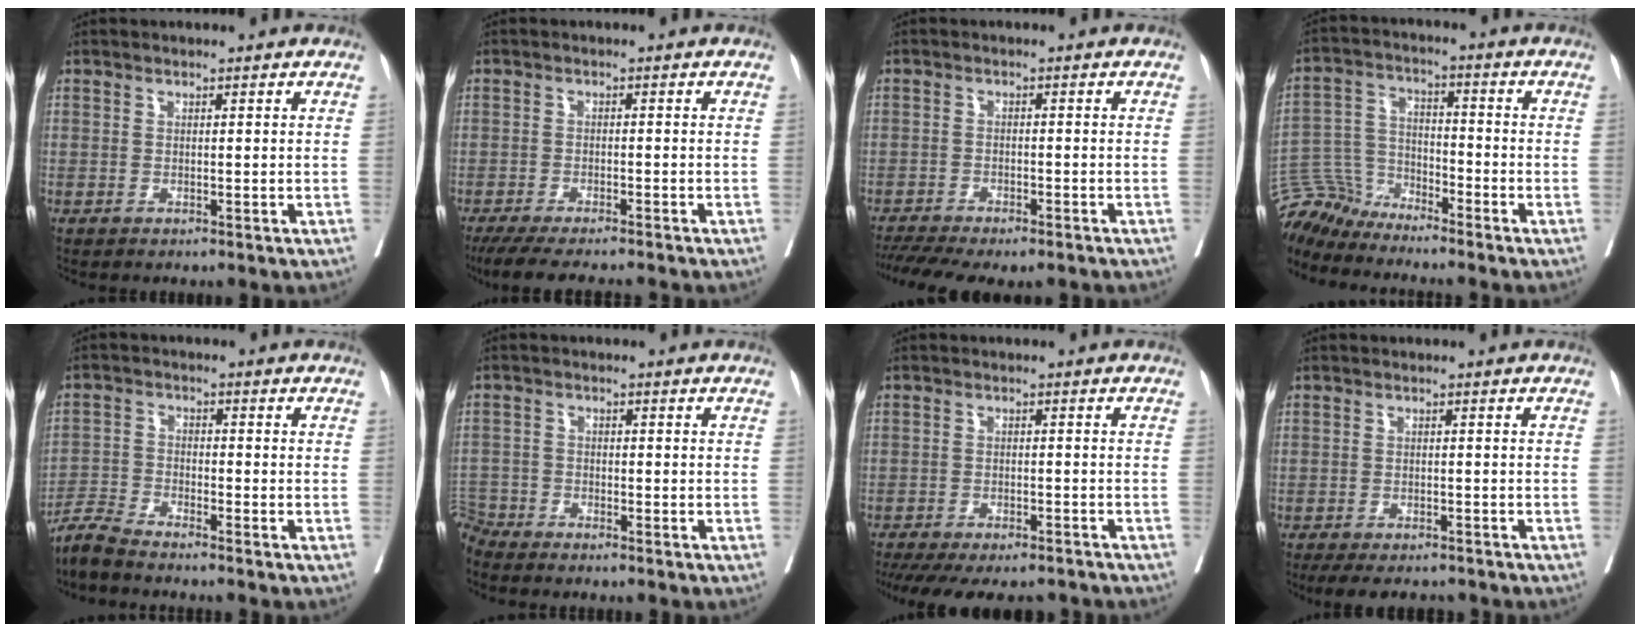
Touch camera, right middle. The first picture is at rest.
{"total": 11.1, "force": [-9.8, 0.9, 5.2], "torque": [-0.066, -0.018, -0.142]}
{"total": 12.4, "force": [-10.4, 2.8, 6.2], "torque": [-0.121, -0.006, -0.149]}
{"total": 6.7, "force": [-6.5, 0.8, -1.3], "torque": [0.019, 0.015, -0.133]}
{"total": 4.3, "force": [-4.2, -0.4, 1.0], "torque": [-0.020, -0.020, -0.088]}
{"total": 3.8, "force": [-3.7, 0.2, -0.8], "torque": [0.019, -0.009, -0.074]}
{"total": 16.6, "force": [-14.4, 4.4, 7.1], "torque": [-0.158, -0.022, -0.191]}
{"total": 8.5, "force": [-7.5, 2.4, 3.2], "torque": [-0.042, -0.009, -0.102]}